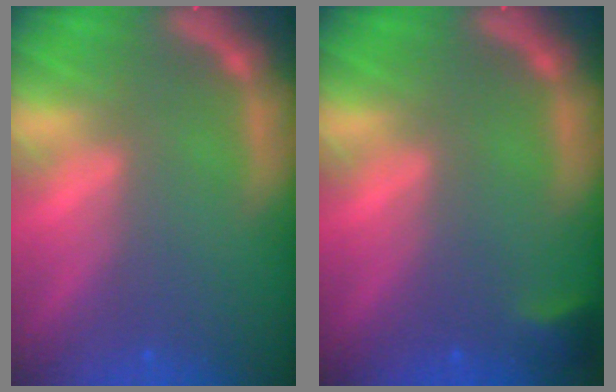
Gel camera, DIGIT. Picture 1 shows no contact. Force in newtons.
{"total": 1.4}